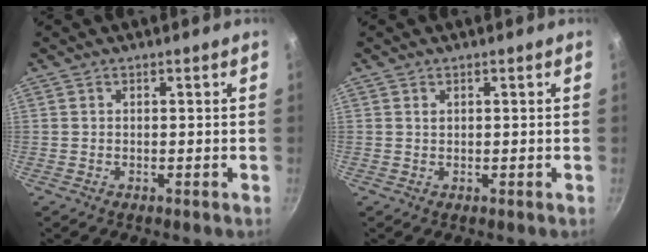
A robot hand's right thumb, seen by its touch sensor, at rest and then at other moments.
{"total": 0.6, "force": [0.3, 0.4, 0.3], "torque": [-0.004, -0.001, 0.006]}